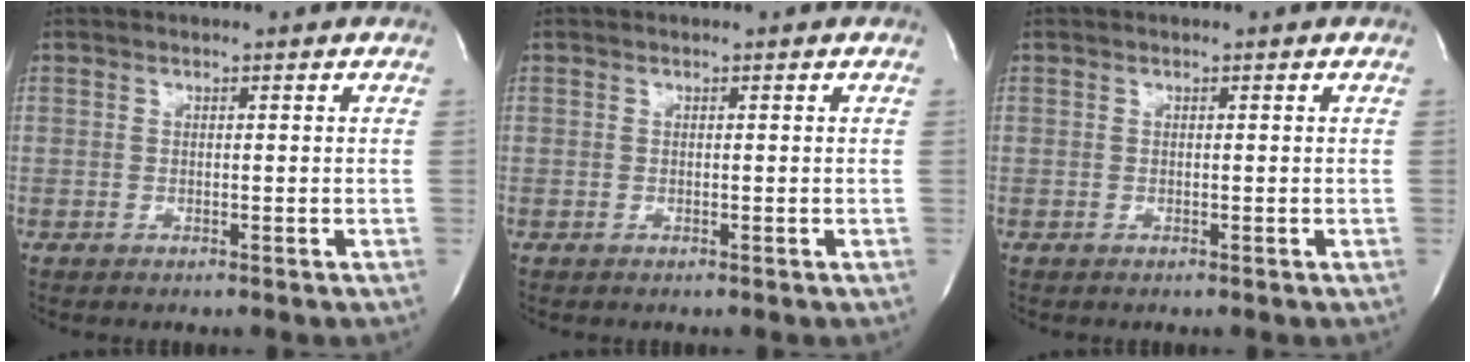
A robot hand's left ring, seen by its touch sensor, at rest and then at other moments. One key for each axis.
{"total": 0.0}
{"total": 0.0}